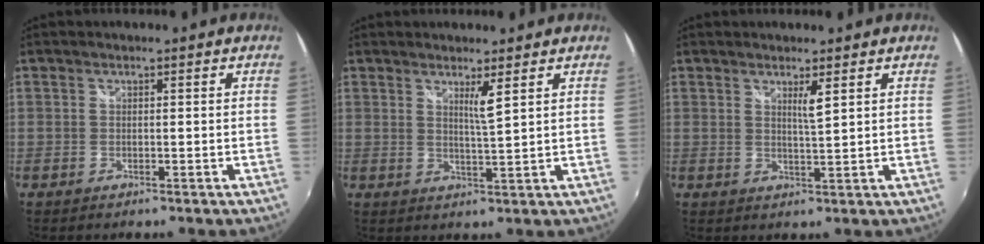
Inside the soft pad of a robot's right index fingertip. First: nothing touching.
{"total": 2.6, "force": [1.5, -0.4, 2.1], "torque": [-0.037, -0.007, 0.022]}
{"total": 2.6, "force": [1.4, -0.3, 2.1], "torque": [-0.036, -0.006, 0.021]}